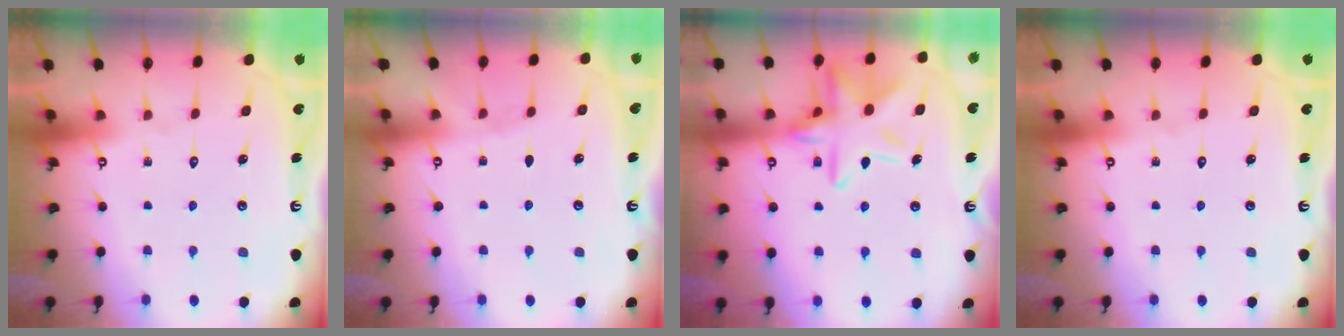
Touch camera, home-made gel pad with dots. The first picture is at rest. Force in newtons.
{"total": 2.9, "press": 2.9, "slide": 0.4}
{"total": 14.9, "press": 14.9, "slide": 1.1}
{"total": 0.0}